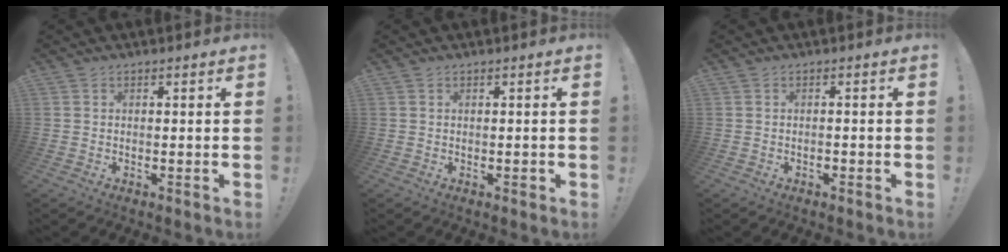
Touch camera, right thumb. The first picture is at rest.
{"total": 0.7, "force": [-0.3, 0.3, 0.6], "torque": [-0.005, 0.000, -0.005]}
{"total": 1.1, "force": [-1.0, 0.0, 0.4], "torque": [-0.011, -0.001, -0.017]}